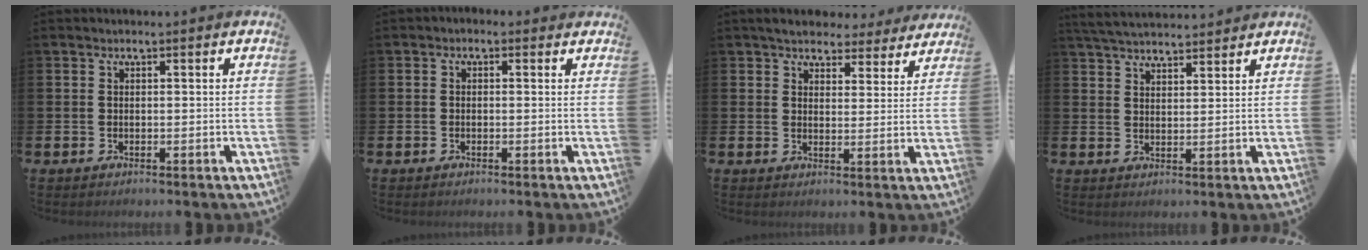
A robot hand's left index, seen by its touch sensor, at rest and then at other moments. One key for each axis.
{"total": 0.6, "fx": -0.4, "fy": 0.4, "fz": 0.2, "tx": 0.003, "ty": 0.000, "tz": -0.011}
{"total": 5.2, "fx": 4.8, "fy": 1.9, "fz": 0.6, "tx": -0.018, "ty": -0.028, "tz": 0.083}
{"total": 4.5, "fx": 4.3, "fy": 0.9, "fz": 0.7, "tx": -0.032, "ty": -0.015, "tz": 0.080}